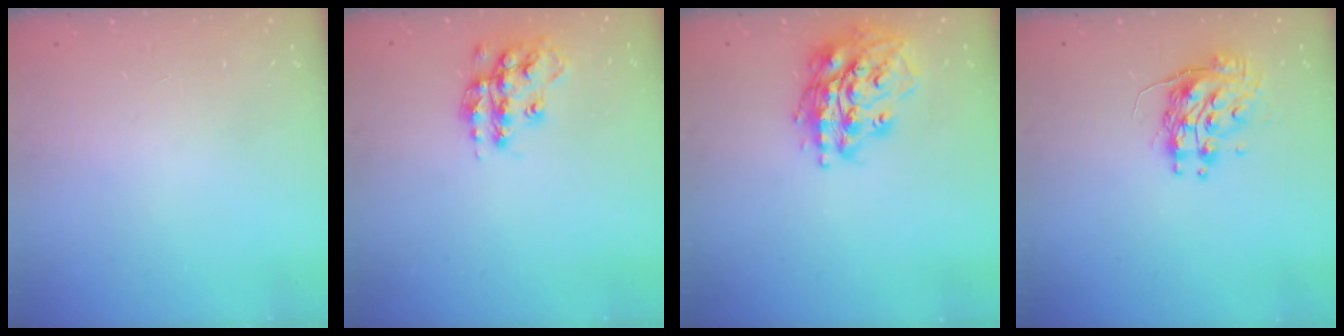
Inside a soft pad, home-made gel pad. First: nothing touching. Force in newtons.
{"total": 15.0, "press": 15.0, "slide": 1.0}
{"total": 17.6, "press": 17.4, "slide": 2.6}
{"total": 9.8, "press": 9.8, "slide": 0.7}